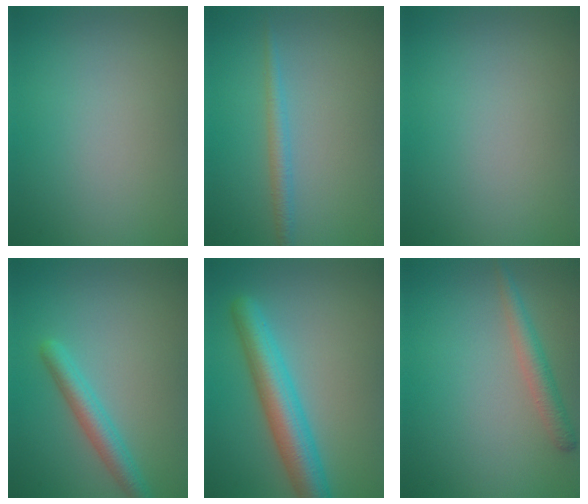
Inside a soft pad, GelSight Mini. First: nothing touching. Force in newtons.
{"total": 1.7, "press": 1.7, "slide": 0.1}
{"total": 0.0}
{"total": 3.0, "press": 3.0, "slide": 0.1}
{"total": 6.0, "press": 6.0, "slide": 0.1}
{"total": 2.2, "press": 2.2, "slide": 0.1}